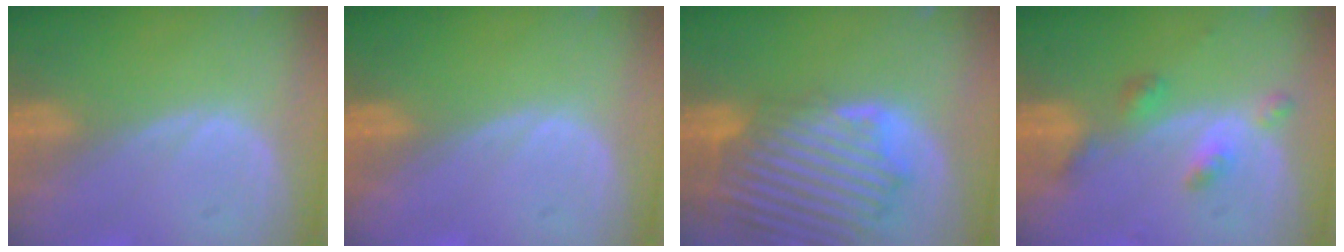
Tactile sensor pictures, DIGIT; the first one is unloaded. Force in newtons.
{"total": 0.0}
{"total": 13.5, "press": 11.7, "slide": 6.8}
{"total": 4.2, "press": 3.9, "slide": 1.6}